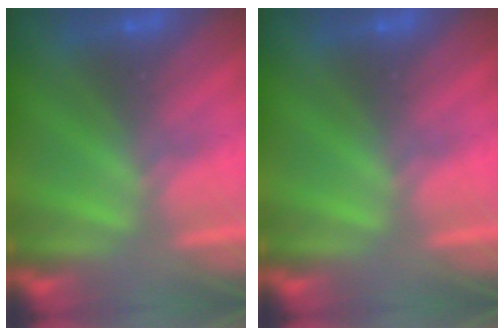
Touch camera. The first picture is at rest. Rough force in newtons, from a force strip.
{"total": 0.0}